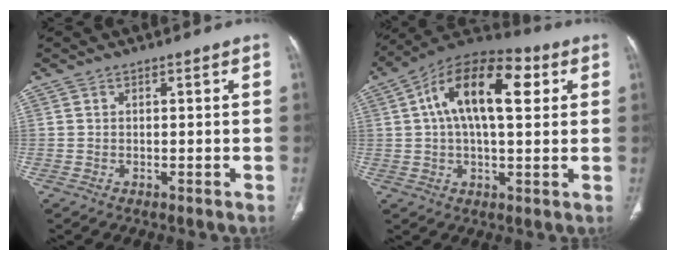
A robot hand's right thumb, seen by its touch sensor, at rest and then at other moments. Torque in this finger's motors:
{"motor_torque": [-1.30, 2.12, 1.19, 0.79, 0.46]}